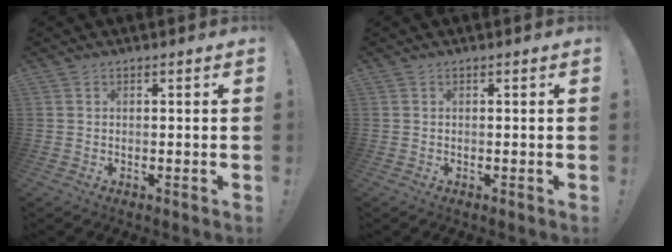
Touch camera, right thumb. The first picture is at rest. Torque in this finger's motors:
{"motor_torque": [0.00, 0.00, 0.00, 0.00, 0.00]}